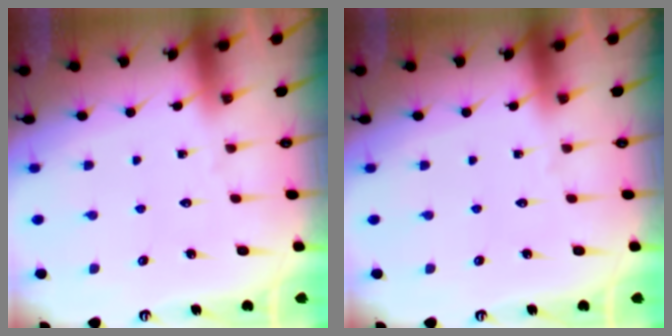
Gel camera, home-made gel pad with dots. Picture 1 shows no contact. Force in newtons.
{"total": 0.0}